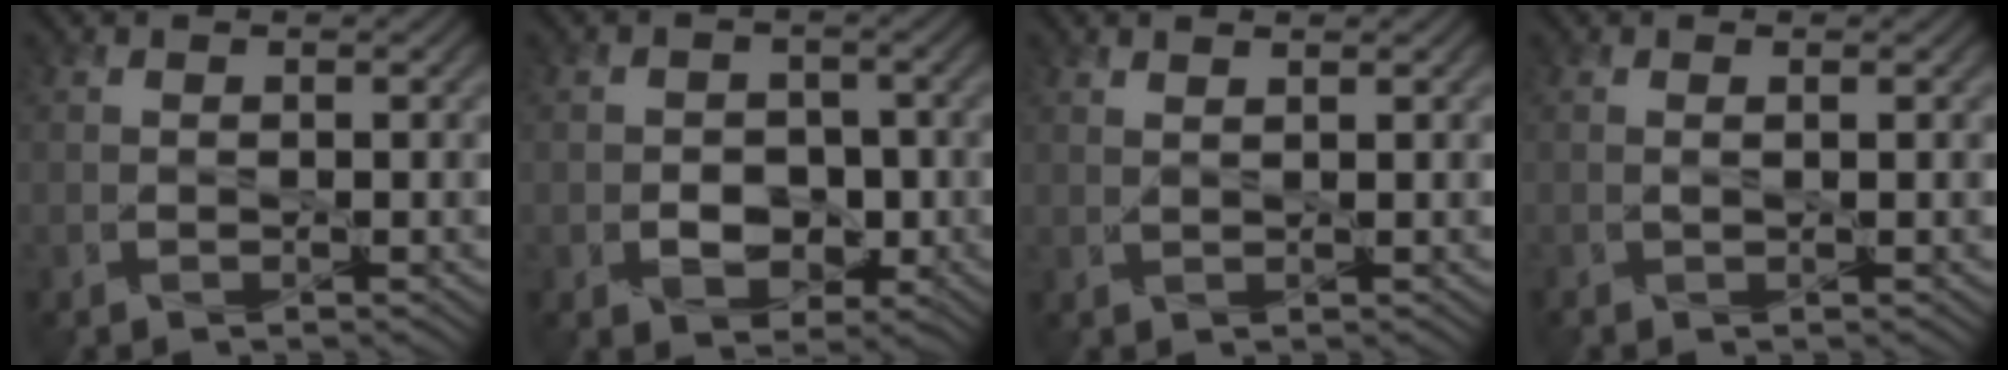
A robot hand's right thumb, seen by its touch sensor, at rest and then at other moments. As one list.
[{"total": 4.3, "force": [-1.2, 3.4, 2.4], "torque": [-0.034, -0.004, -0.023]}, {"total": 1.1, "force": [0.9, 0.1, 0.6], "torque": [-0.013, -0.004, 0.016]}, {"total": 0.6, "force": [0.1, 0.0, 0.6], "torque": [-0.013, 0.004, 0.000]}]